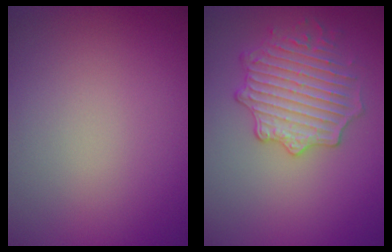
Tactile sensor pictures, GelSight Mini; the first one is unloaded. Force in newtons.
{"total": 3.8, "press": 3.7, "slide": 0.6}